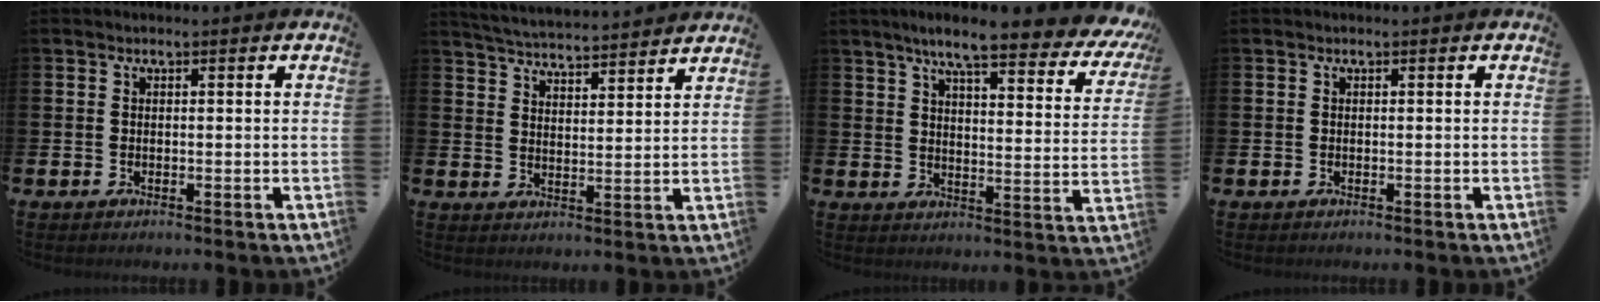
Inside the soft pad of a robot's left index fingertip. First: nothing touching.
{"total": 5.1, "force": [5.1, -0.1, 0.3], "torque": [-0.026, -0.035, 0.089]}
{"total": 8.2, "force": [6.9, 1.0, 4.4], "torque": [-0.088, -0.046, 0.111]}
{"total": 0.0}